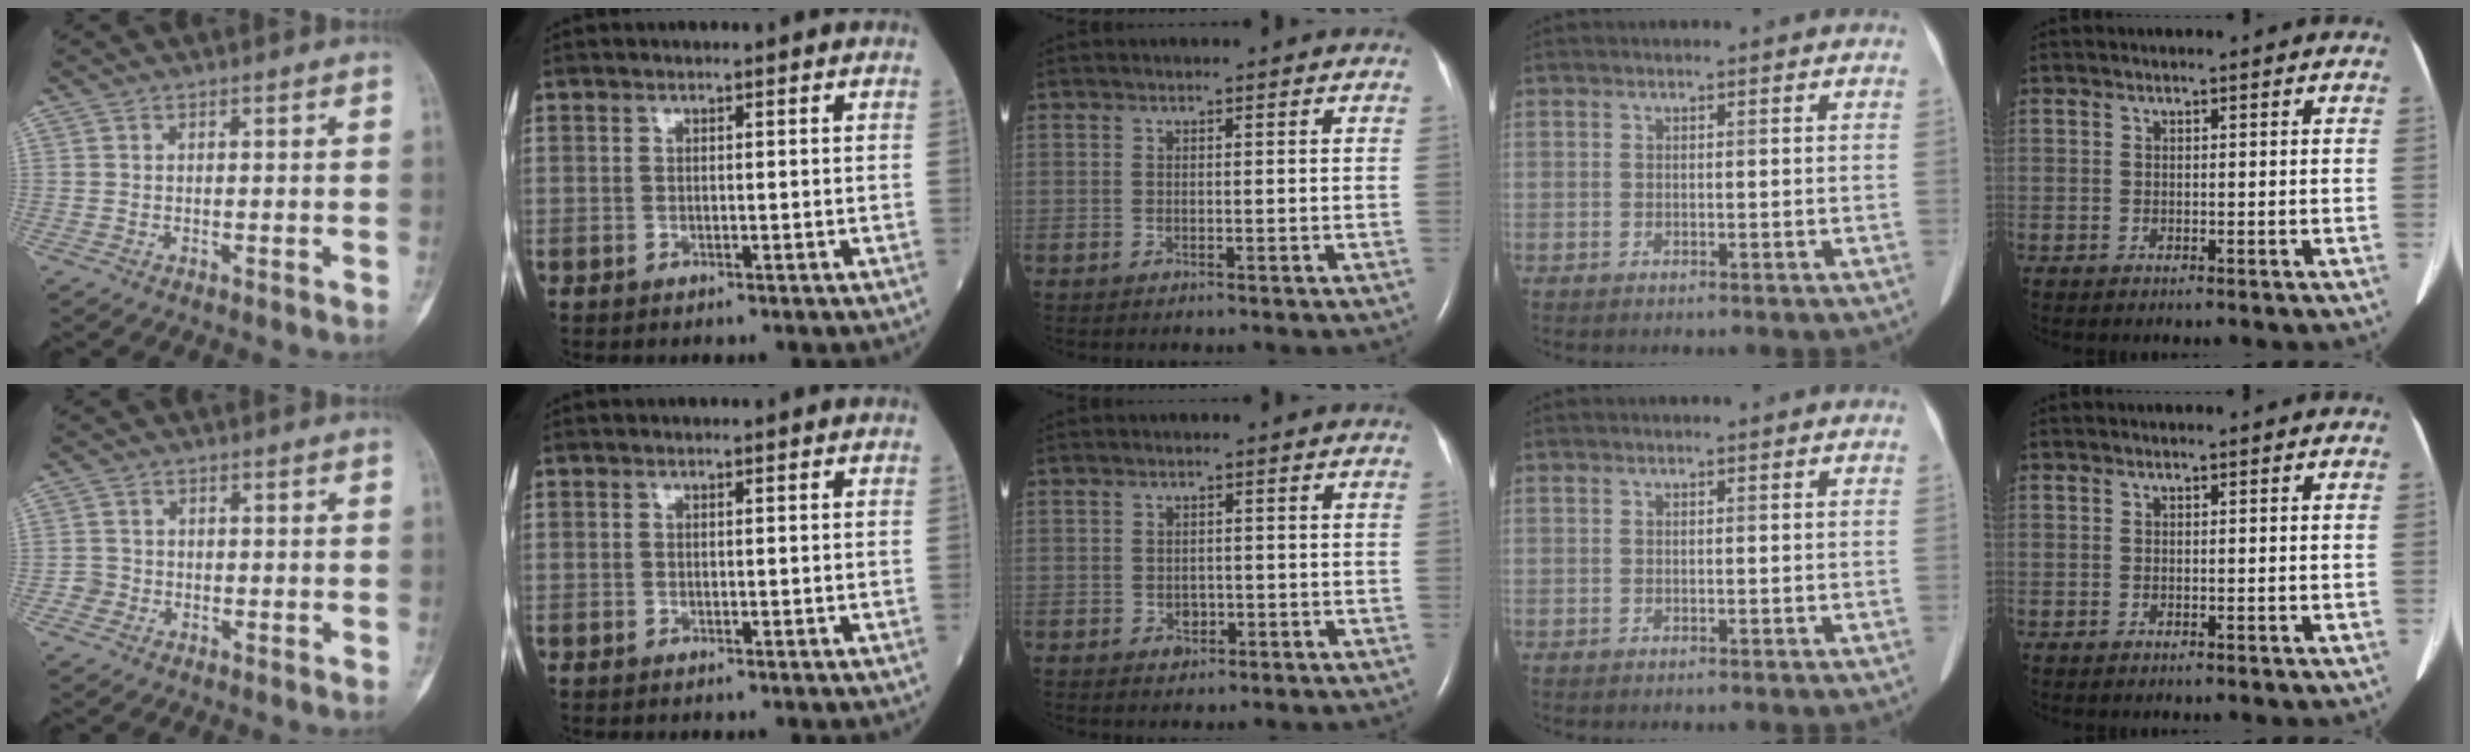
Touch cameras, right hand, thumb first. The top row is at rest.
{"thumb": {"total": 1.7, "force": [-0.6, 1.6, 0.0], "torque": [0.012, 0.008, -0.018]}, "middle": {"total": 1.6, "force": [-0.6, 1.3, 0.7], "torque": [-0.011, 0.003, -0.004]}}